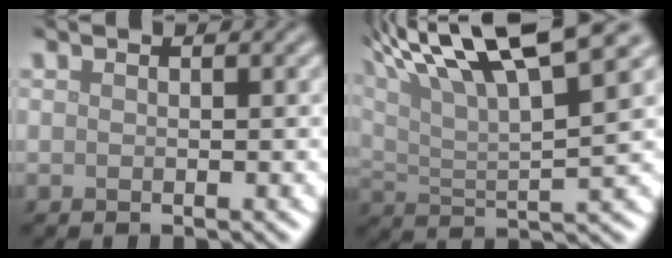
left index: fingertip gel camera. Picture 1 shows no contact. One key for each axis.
{"total": 12.0, "fx": 7.3, "fy": 2.8, "fz": 9.0, "tx": -0.156, "ty": 0.023, "tz": 0.123}